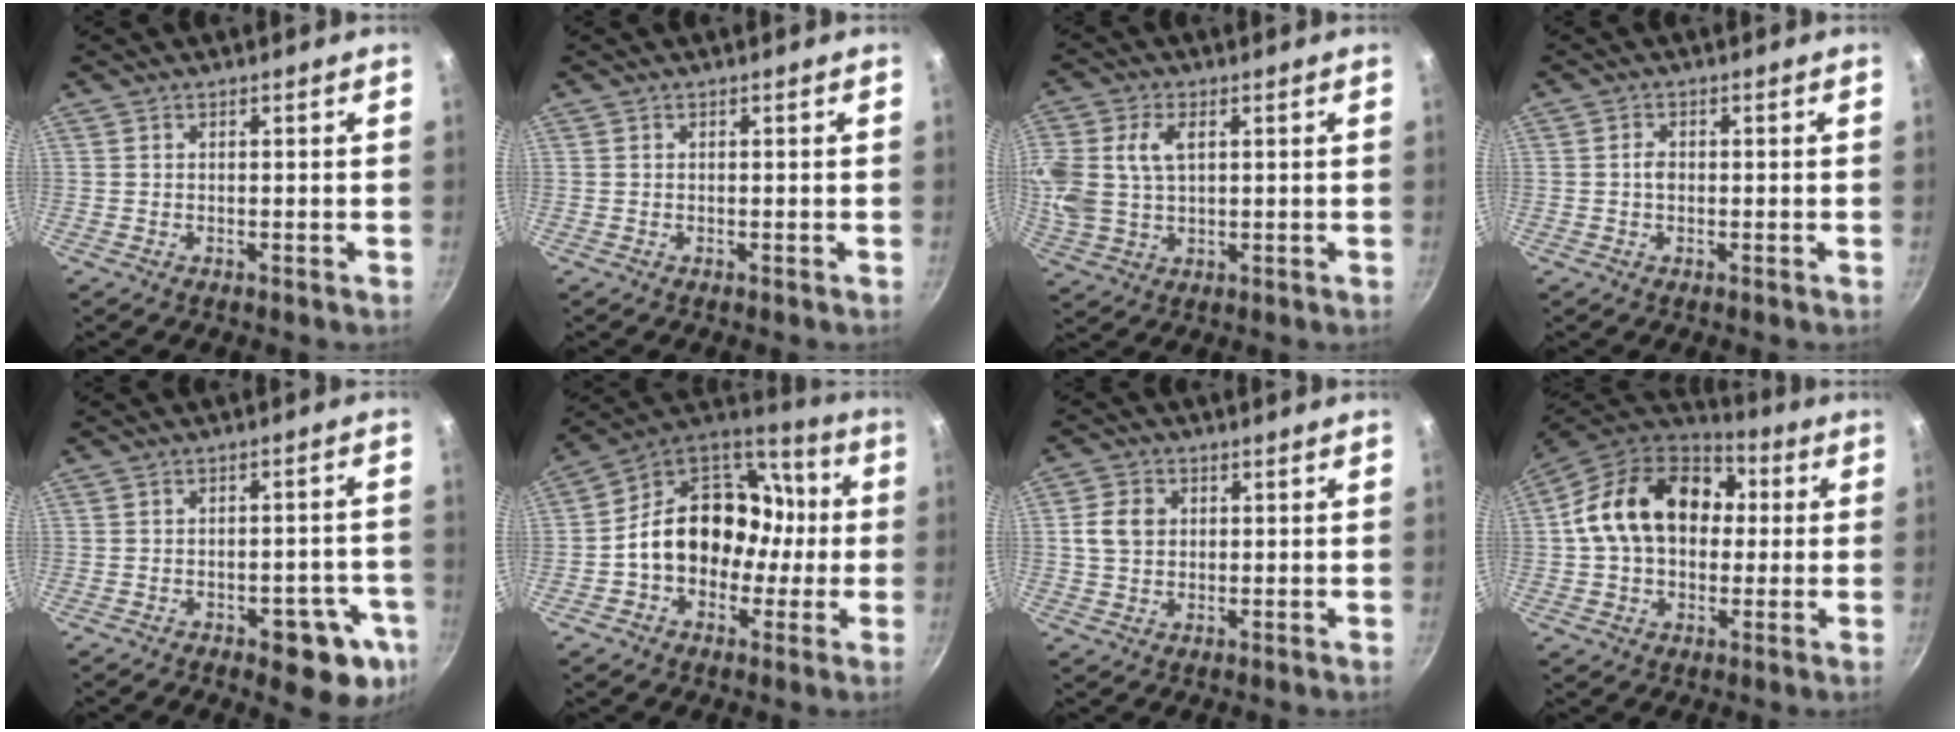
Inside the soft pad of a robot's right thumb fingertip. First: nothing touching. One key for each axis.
{"total": 0.0}
{"total": 13.3, "fx": 2.7, "fy": 8.5, "fz": 9.8, "tx": -0.243, "ty": 0.004, "tz": 0.058}
{"total": 1.7, "fx": -0.1, "fy": 1.2, "fz": 1.2, "tx": -0.015, "ty": 0.003, "tz": -0.006}
{"total": 10.4, "fx": -5.1, "fy": 4.1, "fz": 8.1, "tx": -0.076, "ty": 0.032, "tz": -0.057}
{"total": 19.3, "fx": -1.6, "fy": 14.5, "fz": 12.6, "tx": -0.157, "ty": 0.057, "tz": -0.028}
{"total": 5.6, "fx": 0.9, "fy": 4.6, "fz": 3.2, "tx": -0.052, "ty": 0.004, "tz": 0.015}
{"total": 20.5, "fx": 1.9, "fy": 14.7, "fz": 14.2, "tx": -0.232, "ty": 0.036, "tz": 0.028}